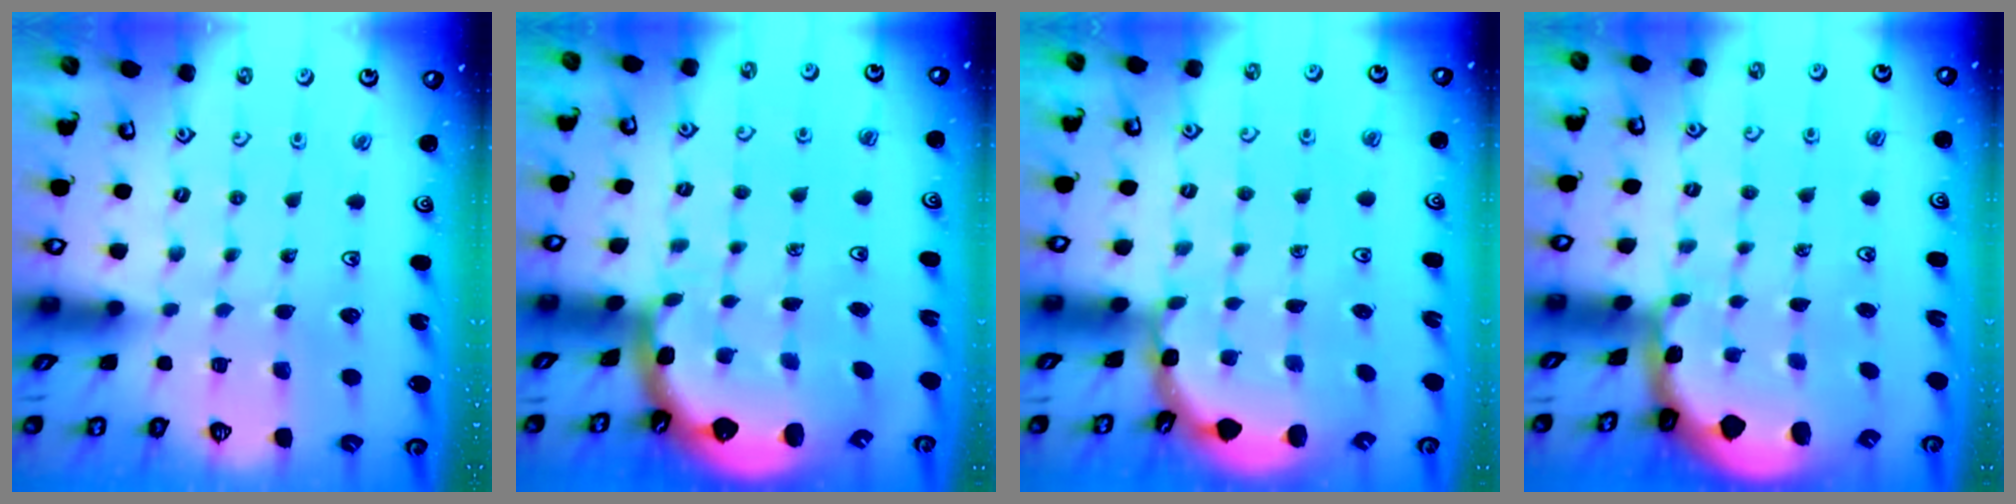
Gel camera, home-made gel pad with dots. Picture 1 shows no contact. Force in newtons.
{"total": 3.4, "press": 2.5, "slide": 2.3}
{"total": 1.9, "press": 1.8, "slide": 0.6}
{"total": 1.1, "press": 1.0, "slide": 0.4}